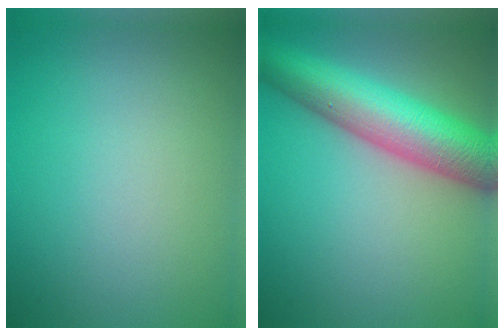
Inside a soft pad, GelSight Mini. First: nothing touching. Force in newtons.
{"total": 9.3, "press": 9.3, "slide": 0.3}